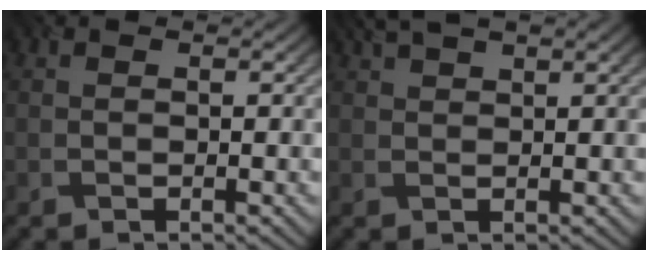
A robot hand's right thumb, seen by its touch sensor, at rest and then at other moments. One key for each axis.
{"total": 3.9, "fx": 2.8, "fy": 0.9, "fz": 2.5, "tx": -0.063, "ty": 0.012, "tz": 0.056}